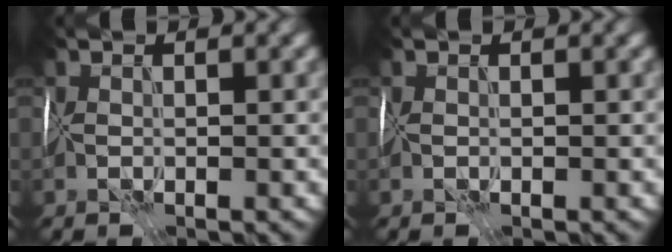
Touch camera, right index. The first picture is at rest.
{"total": 0.0}